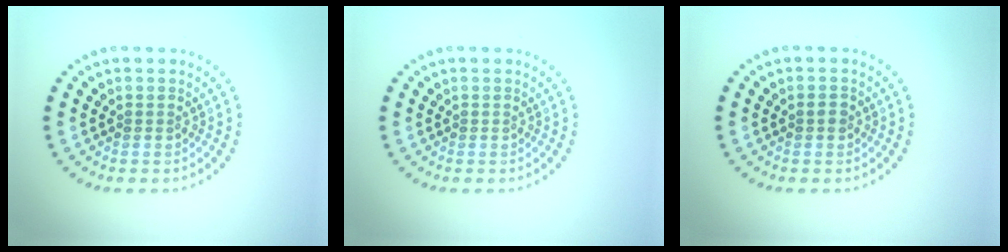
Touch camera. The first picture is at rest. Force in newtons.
{"total": 0.0}
{"total": 1.1, "press": 1.0, "slide": 0.2}